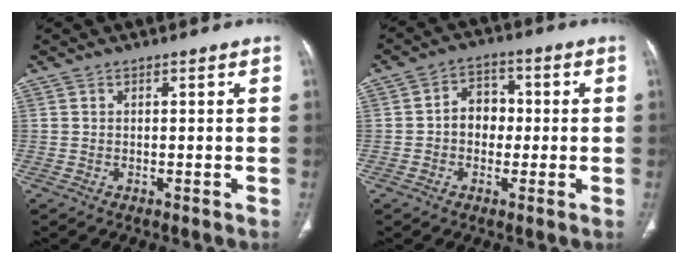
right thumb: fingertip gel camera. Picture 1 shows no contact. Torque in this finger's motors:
{"motor_torque": [0.81, 0.69, 0.46, -0.73, 0.24]}